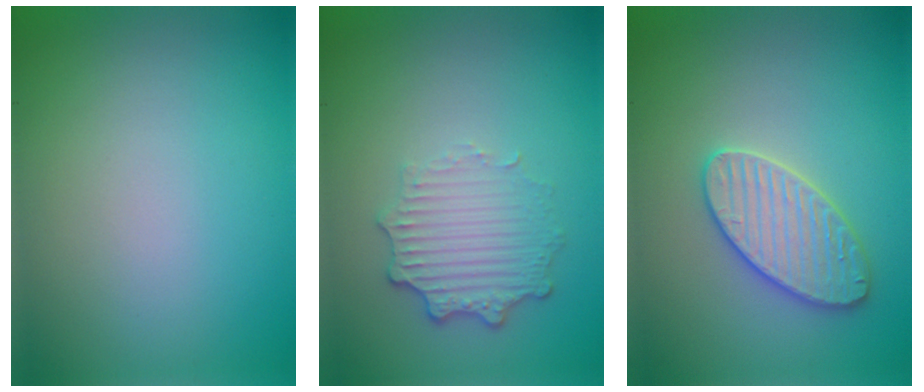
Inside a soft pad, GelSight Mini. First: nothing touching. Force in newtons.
{"total": 3.3, "press": 2.7, "slide": 2.0}
{"total": 3.6, "press": 3.6, "slide": 0.1}